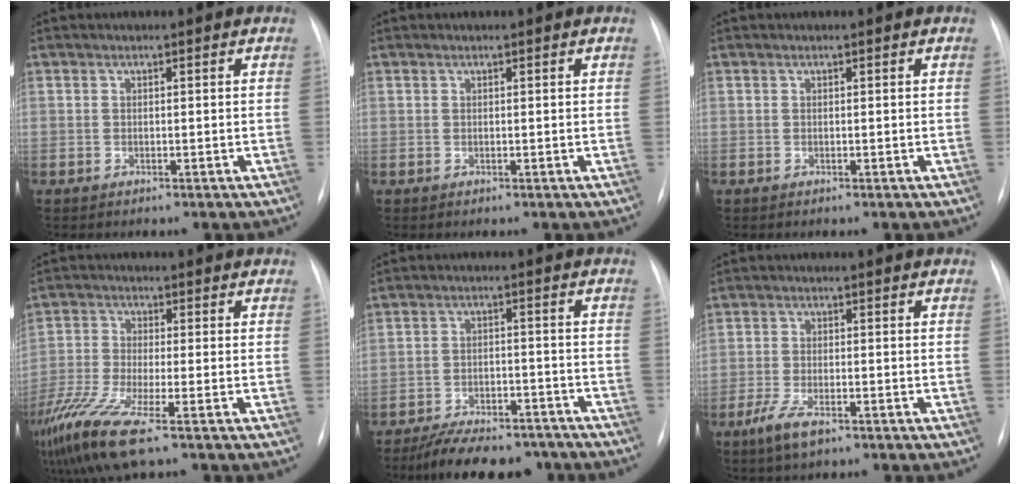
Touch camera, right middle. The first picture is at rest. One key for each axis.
{"total": 0.0}
{"total": 0.0}
{"total": 10.3, "fx": -6.4, "fy": 0.8, "fz": 8.0, "tx": -0.173, "ty": -0.031, "tz": -0.125}
{"total": 13.0, "fx": -11.4, "fy": 3.6, "fz": 5.3, "tx": -0.082, "ty": 0.005, "tz": -0.166}
{"total": 4.4, "fx": -2.7, "fy": 1.3, "fz": 3.2, "tx": -0.076, "ty": -0.008, "tz": -0.048}